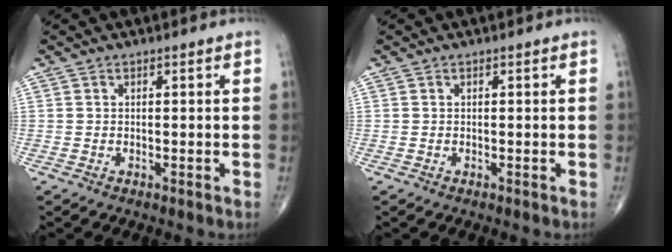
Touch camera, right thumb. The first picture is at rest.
{"total": 0.0}